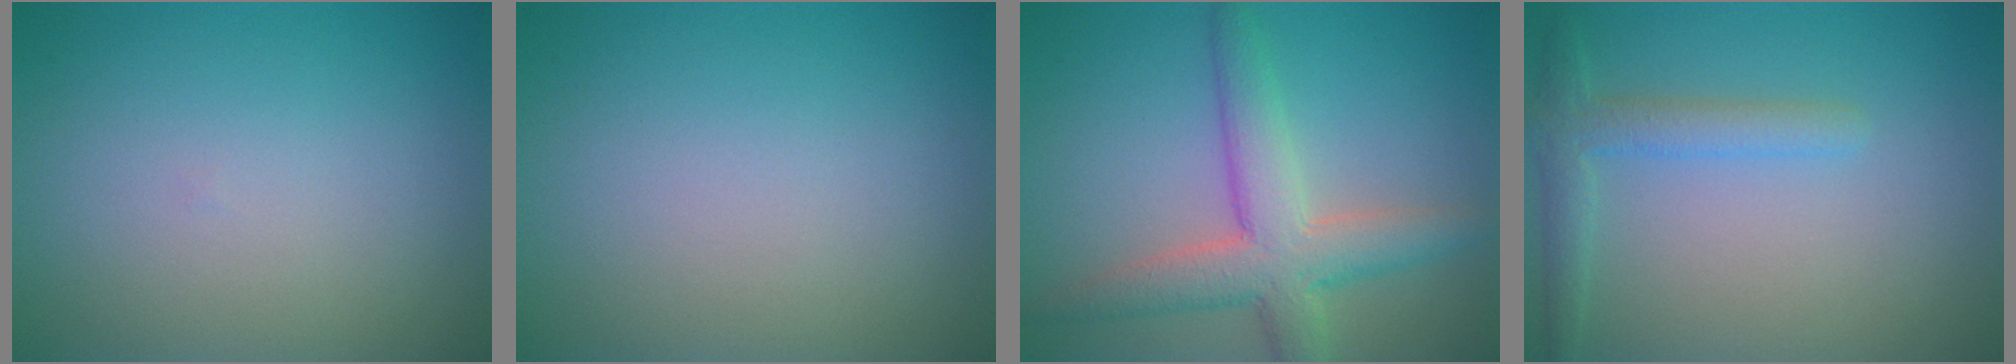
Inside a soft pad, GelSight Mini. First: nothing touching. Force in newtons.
{"total": 0.0}
{"total": 5.6, "press": 5.6, "slide": 0.6}
{"total": 2.6, "press": 2.6, "slide": 0.2}